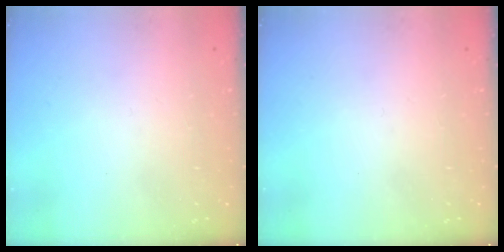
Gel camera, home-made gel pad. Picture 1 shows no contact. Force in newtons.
{"total": 0.0}